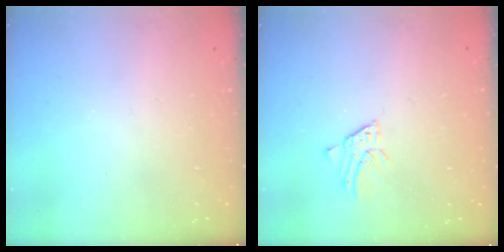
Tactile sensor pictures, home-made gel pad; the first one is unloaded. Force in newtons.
{"total": 1.6, "press": 1.6, "slide": 0.0}